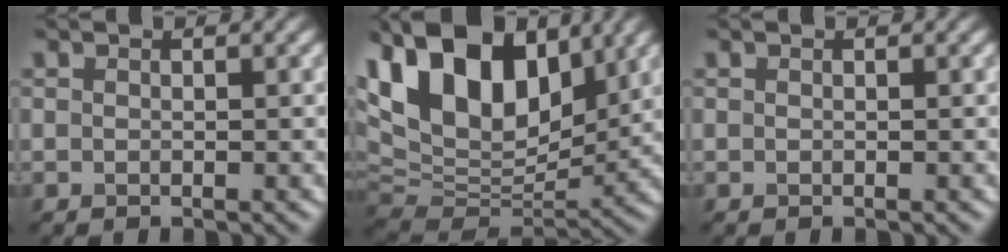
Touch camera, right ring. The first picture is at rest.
{"total": 16.1, "force": [7.5, 9.2, 10.9], "torque": [-0.221, 0.038, 0.129]}
{"total": 0.0}